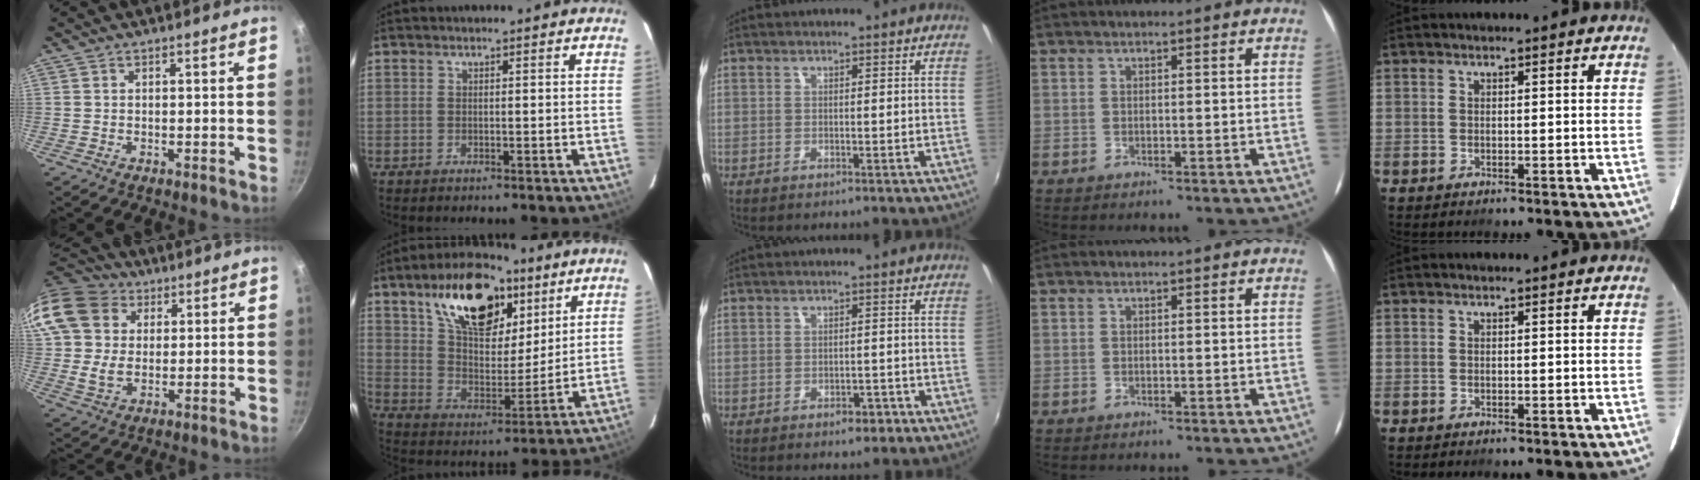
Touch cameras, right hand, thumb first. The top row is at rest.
{"thumb": {"total": 17.0, "force": [6.3, 12.9, 9.1], "torque": [-0.179, 0.003, 0.110]}, "index": {"total": 20.7, "force": [11.5, 10.3, 13.7], "torque": [-0.238, 0.029, 0.203]}, "middle": {"total": 2.8, "force": [-1.9, 1.6, 1.3], "torque": [-0.026, 0.000, -0.021]}}